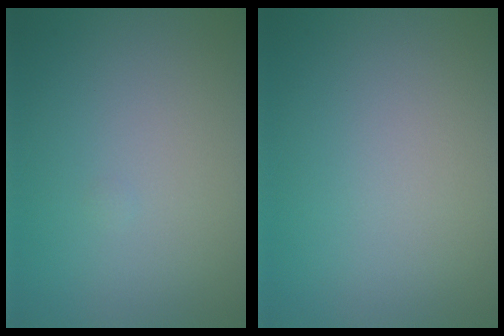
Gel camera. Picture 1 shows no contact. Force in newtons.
{"total": 0.0}